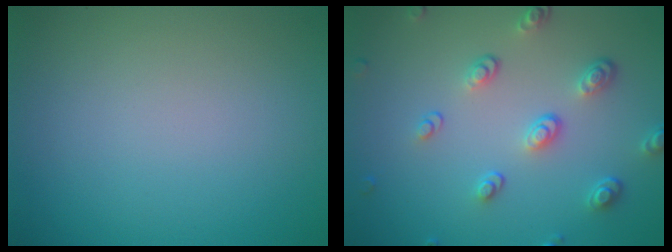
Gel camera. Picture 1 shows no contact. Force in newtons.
{"total": 3.6, "press": 2.7, "slide": 2.4}